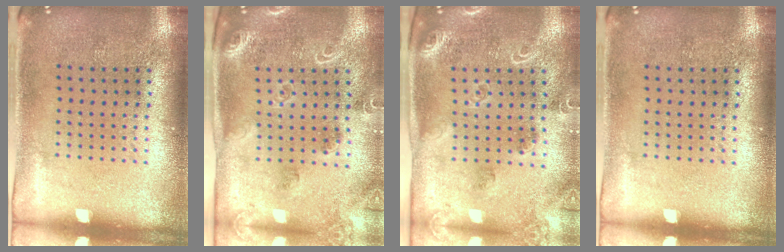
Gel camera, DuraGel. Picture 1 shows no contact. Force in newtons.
{"total": 1.9, "press": 1.8, "slide": 0.3}
{"total": 1.9, "press": 1.8, "slide": 0.3}
{"total": 0.0}